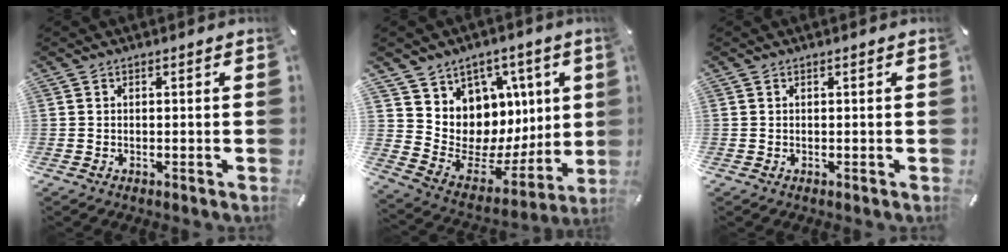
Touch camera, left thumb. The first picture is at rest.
{"total": 9.7, "force": [2.3, 9.3, 1.2], "torque": [-0.007, -0.068, 0.066]}
{"total": 0.0}